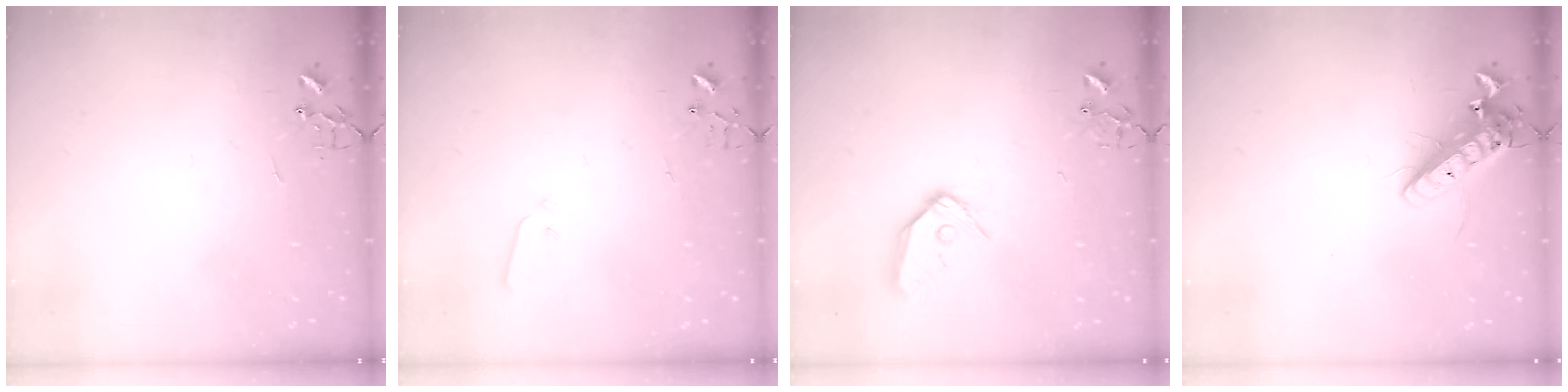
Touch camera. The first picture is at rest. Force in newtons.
{"total": 3.2, "press": 3.2, "slide": 0.1}
{"total": 12.5, "press": 12.4, "slide": 1.6}
{"total": 14.4, "press": 14.1, "slide": 2.7}